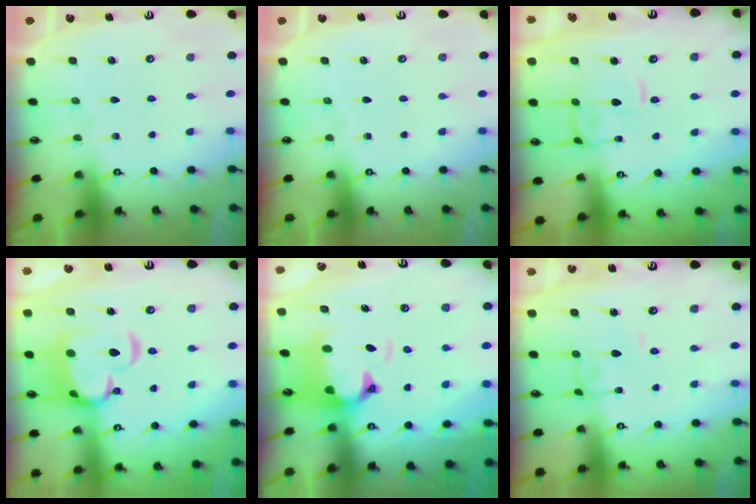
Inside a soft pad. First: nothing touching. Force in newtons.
{"total": 0.0}
{"total": 2.7, "press": 2.6, "slide": 0.9}
{"total": 9.5, "press": 9.3, "slide": 1.9}
{"total": 1.6, "press": 0.9, "slide": 1.4}
{"total": 2.6, "press": 2.6, "slide": 0.2}